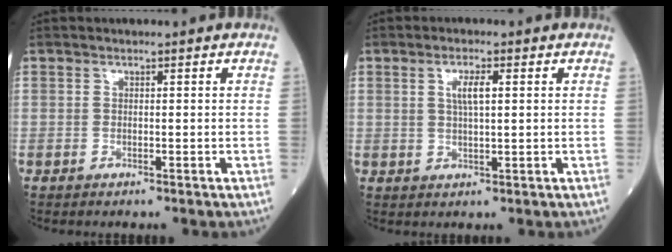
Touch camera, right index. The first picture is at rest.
{"total": 3.4, "force": [1.0, 0.7, 3.2], "torque": [-0.061, 0.004, 0.019]}